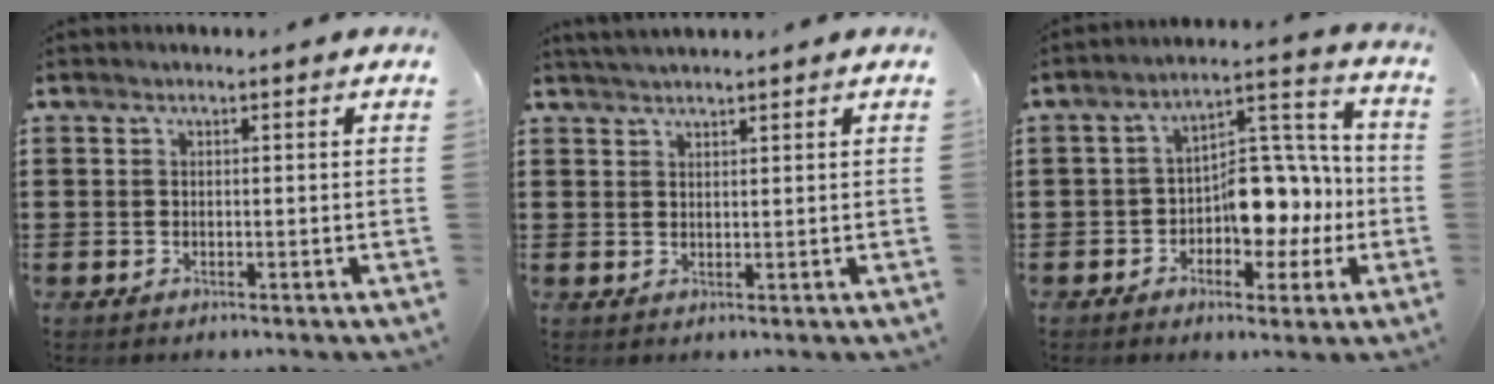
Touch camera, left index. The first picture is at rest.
{"total": 1.8, "force": [1.8, 0.0, 0.4], "torque": [-0.012, 0.003, 0.035]}
{"total": 9.7, "force": [-1.2, 6.6, 6.9], "torque": [-0.099, 0.003, -0.023]}